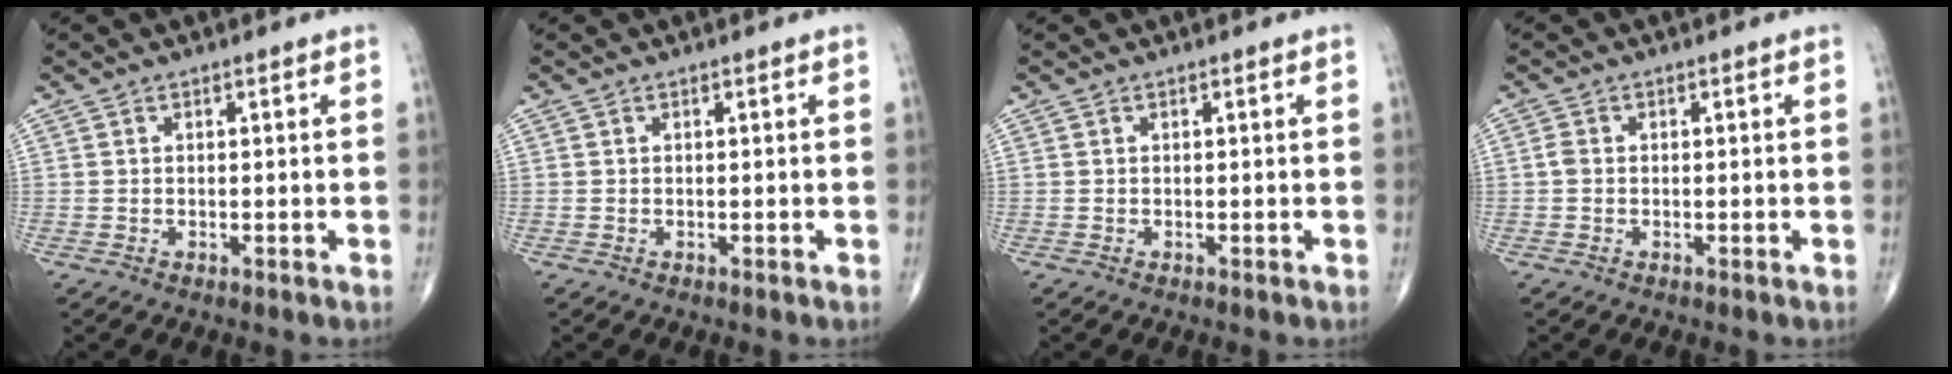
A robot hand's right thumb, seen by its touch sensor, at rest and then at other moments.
{"total": 0.0}
{"total": 0.0}
{"total": 1.2, "force": [-0.1, 0.9, 0.8], "torque": [-0.015, 0.000, -0.003]}